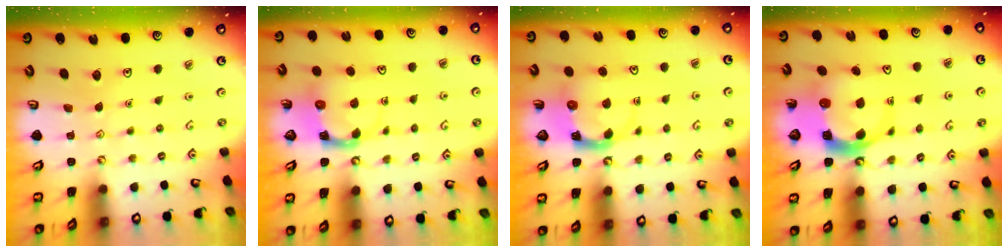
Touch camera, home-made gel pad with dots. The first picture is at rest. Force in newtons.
{"total": 3.7, "press": 3.6, "slide": 0.5}
{"total": 3.9, "press": 3.8, "slide": 0.6}
{"total": 7.3, "press": 7.2, "slide": 1.2}